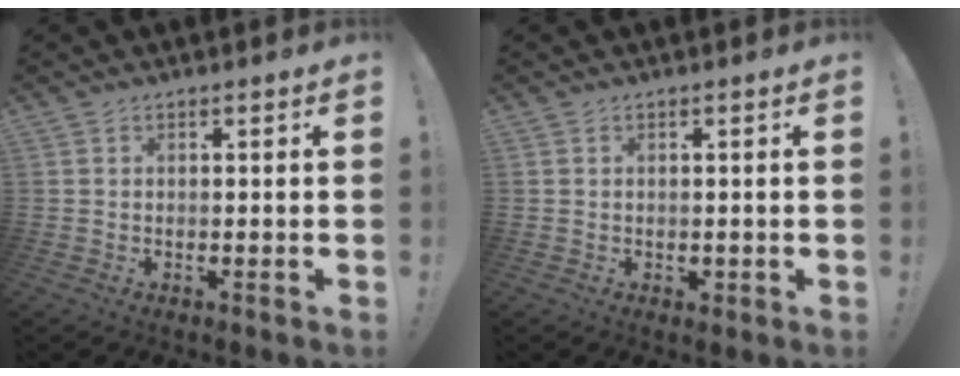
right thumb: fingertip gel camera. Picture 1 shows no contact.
{"total": 0.9, "force": [0.0, 0.8, 0.4], "torque": [-0.001, 0.001, 0.000]}